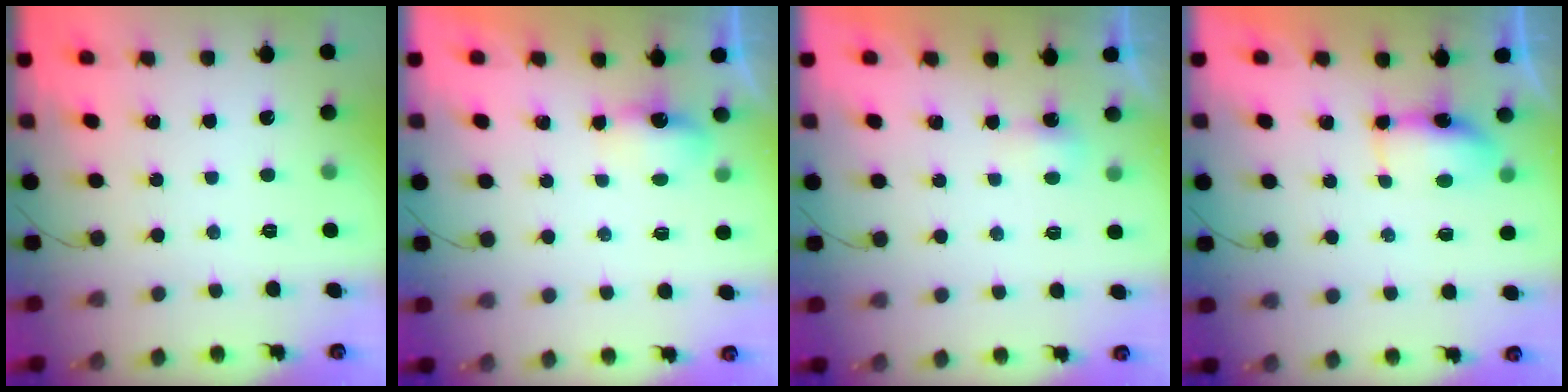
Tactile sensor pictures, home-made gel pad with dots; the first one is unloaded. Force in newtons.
{"total": 4.1, "press": 3.9, "slide": 1.2}
{"total": 2.3, "press": 2.1, "slide": 0.8}
{"total": 12.4, "press": 6.7, "slide": 10.4}